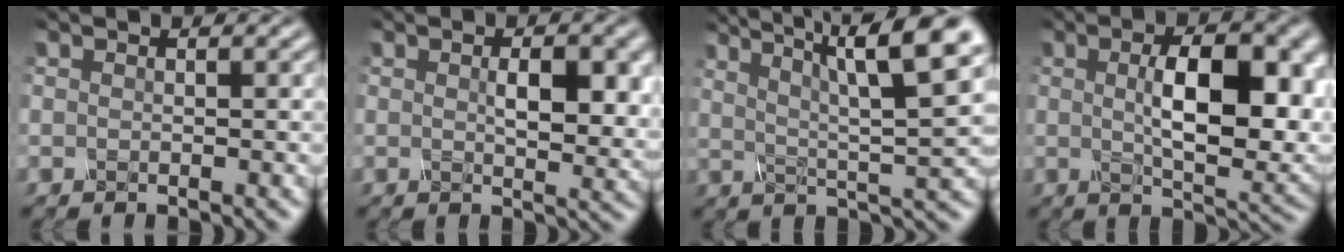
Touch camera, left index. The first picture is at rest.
{"total": 5.1, "force": [0.6, 2.3, 4.5], "torque": [-0.070, -0.003, 0.015]}
{"total": 10.9, "force": [5.4, 2.9, 9.0], "torque": [-0.141, 0.020, 0.076]}
{"total": 9.8, "force": [0.8, 4.2, 8.9], "torque": [-0.130, -0.003, 0.018]}